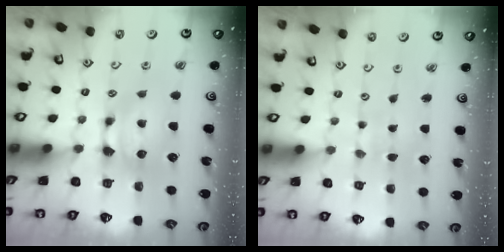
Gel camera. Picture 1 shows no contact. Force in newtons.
{"total": 5.1, "press": 5.1, "slide": 0.2}